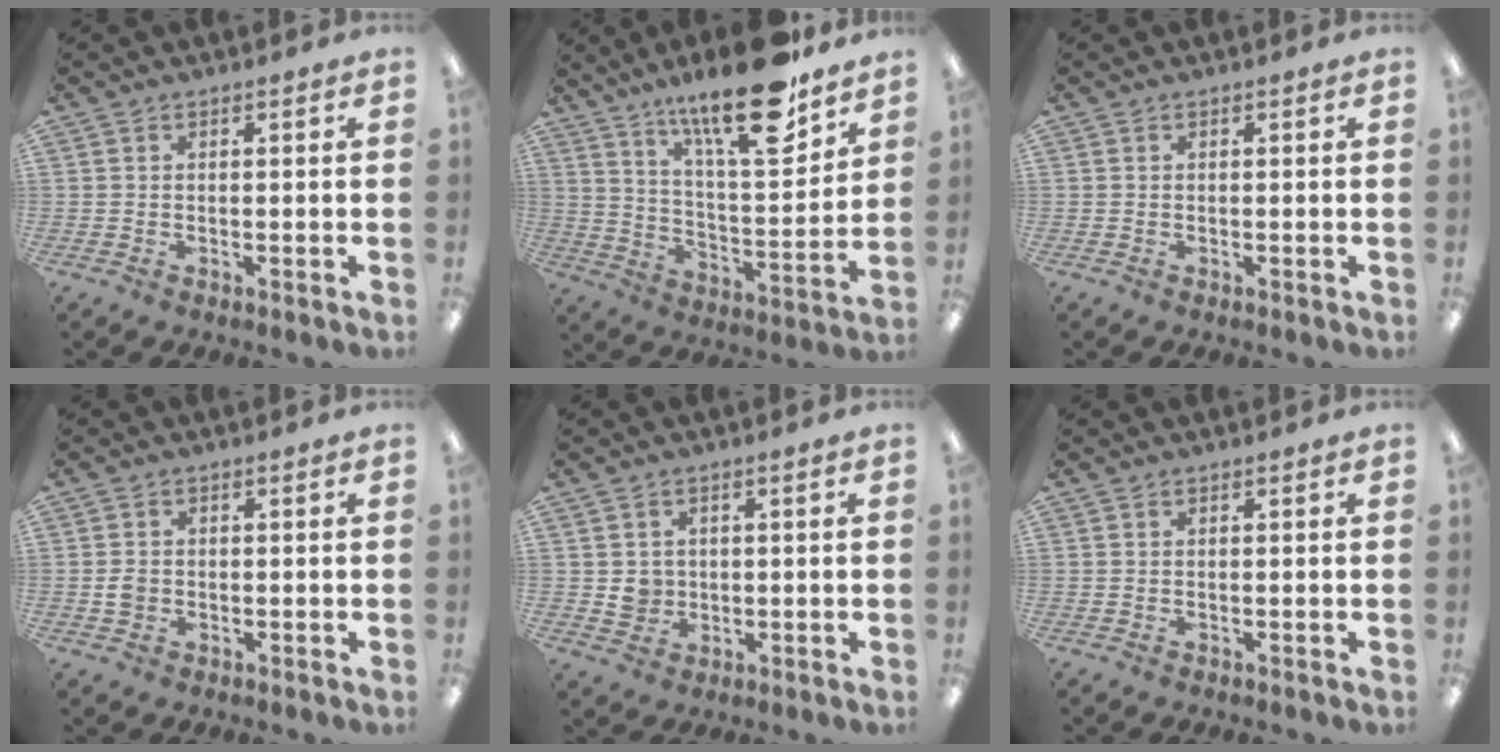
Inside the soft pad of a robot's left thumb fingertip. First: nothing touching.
{"total": 21.3, "force": [15.5, 5.6, 13.6], "torque": [-0.213, -0.098, 0.251]}
{"total": 0.0}
{"total": 2.1, "force": [-0.2, 1.8, 1.1], "torque": [-0.021, 0.004, -0.005]}
{"total": 3.8, "force": [0.6, 3.7, 0.8], "torque": [-0.006, 0.001, 0.010]}
{"total": 0.0}